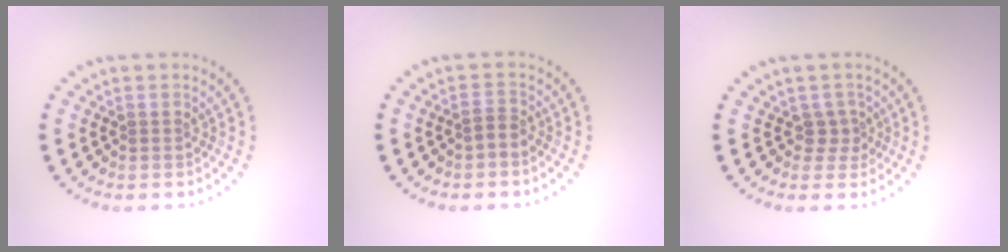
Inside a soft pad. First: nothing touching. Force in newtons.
{"total": 1.2, "press": 1.0, "slide": 0.8}
{"total": 1.7, "press": 1.2, "slide": 1.2}